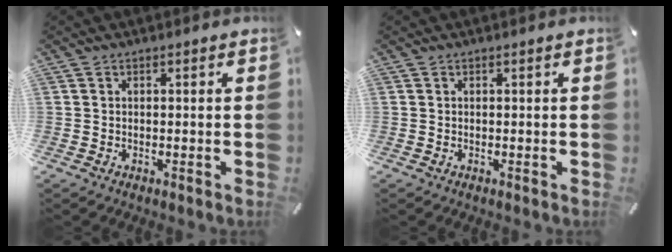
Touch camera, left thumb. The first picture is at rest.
{"total": 0.0}